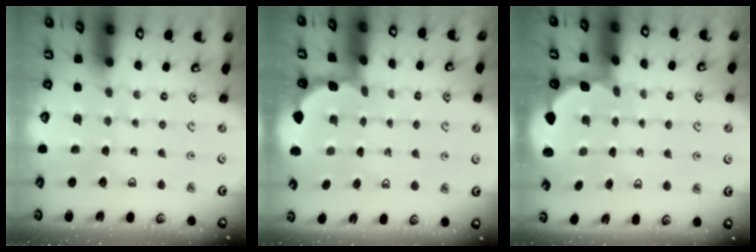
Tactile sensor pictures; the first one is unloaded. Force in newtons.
{"total": 1.8, "press": 1.8, "slide": 0.3}
{"total": 2.4, "press": 1.8, "slide": 1.6}